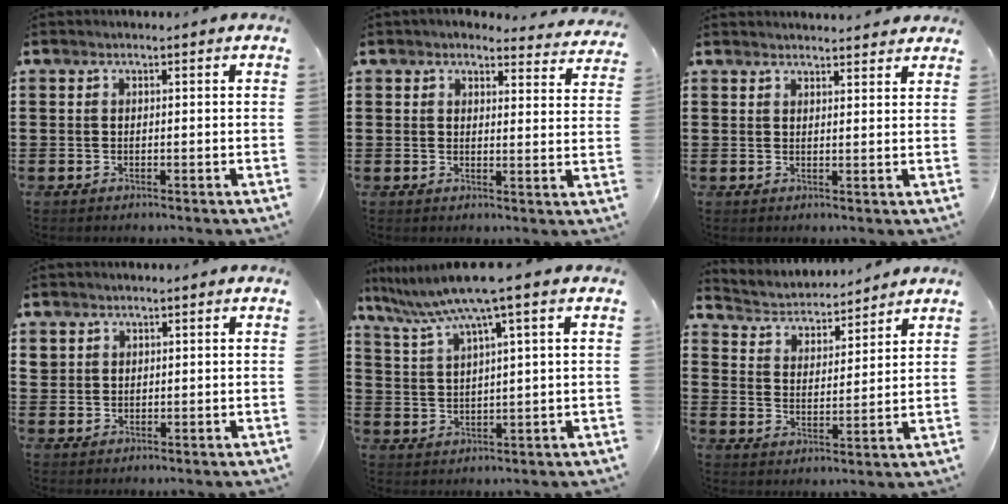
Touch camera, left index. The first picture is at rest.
{"total": 3.5, "force": [3.2, 0.7, 1.0], "torque": [-0.024, -0.018, 0.057]}
{"total": 2.1, "force": [2.1, -0.1, 0.2], "torque": [-0.009, -0.006, 0.041]}
{"total": 1.3, "force": [0.8, 1.1, 0.0], "torque": [-0.002, 0.005, 0.015]}
{"total": 7.4, "force": [4.9, -0.5, 5.4], "torque": [-0.129, -0.029, 0.080]}
{"total": 3.4, "force": [3.4, 0.6, 0.0], "torque": [-0.023, -0.029, 0.053]}